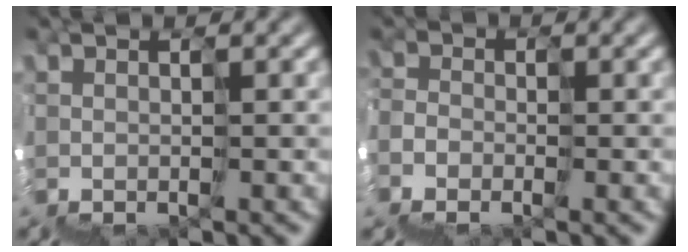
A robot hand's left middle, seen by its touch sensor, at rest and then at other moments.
{"total": 4.2, "force": [-3.6, 2.2, -0.2], "torque": [0.013, -0.008, -0.053]}